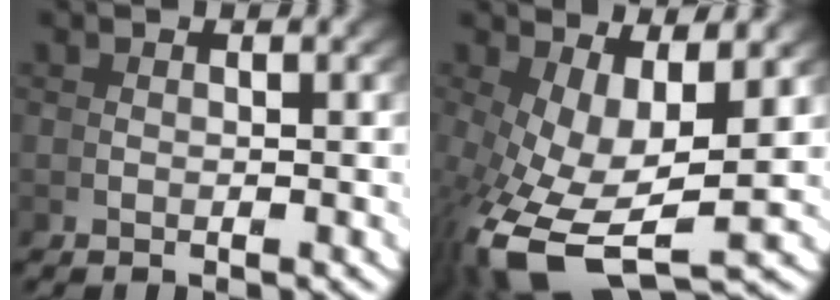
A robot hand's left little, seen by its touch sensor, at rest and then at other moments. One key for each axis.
{"total": 8.8, "fx": -3.1, "fy": 4.0, "fz": 7.2, "tx": -0.168, "ty": -0.058, "tz": -0.016}